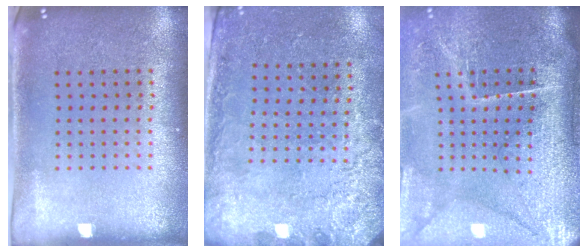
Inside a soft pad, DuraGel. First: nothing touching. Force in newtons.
{"total": 2.6, "press": 2.3, "slide": 1.2}
{"total": 4.7, "press": 4.0, "slide": 2.5}